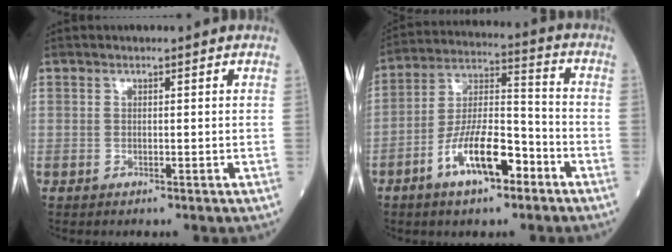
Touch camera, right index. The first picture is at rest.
{"total": 11.9, "force": [-6.0, 3.7, 9.6], "torque": [-0.189, 0.008, -0.108]}